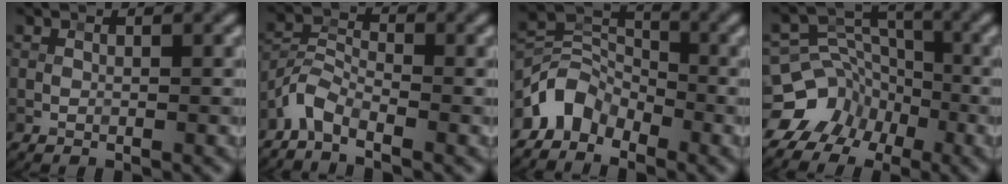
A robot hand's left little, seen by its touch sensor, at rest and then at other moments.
{"total": 3.0, "force": [-2.7, 0.7, 1.1], "torque": [-0.024, 0.007, -0.068]}
{"total": 4.0, "force": [-3.2, 2.2, 0.9], "torque": [-0.012, 0.008, -0.075]}
{"total": 8.8, "force": [-5.3, 6.9, 1.3], "torque": [-0.007, 0.002, -0.109]}